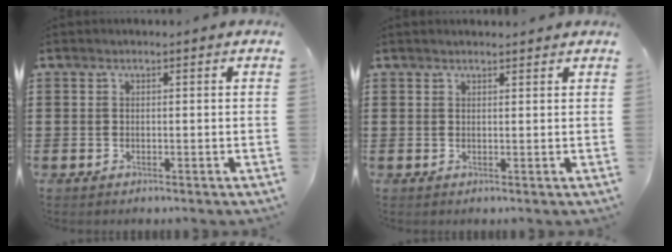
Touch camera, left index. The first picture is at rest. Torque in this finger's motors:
{"motor_torque": [0.62, -0.25, 0.00, 0.00]}